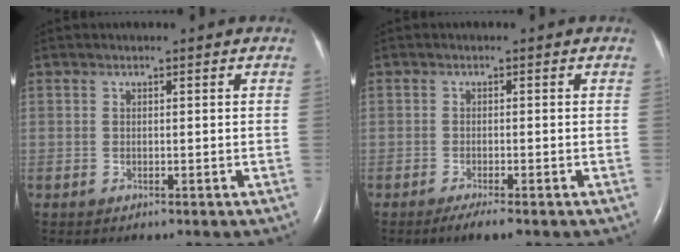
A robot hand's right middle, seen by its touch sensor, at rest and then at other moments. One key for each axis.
{"total": 2.7, "fx": -1.9, "fy": 0.1, "fz": 1.9, "tx": -0.037, "ty": -0.007, "tz": -0.033}